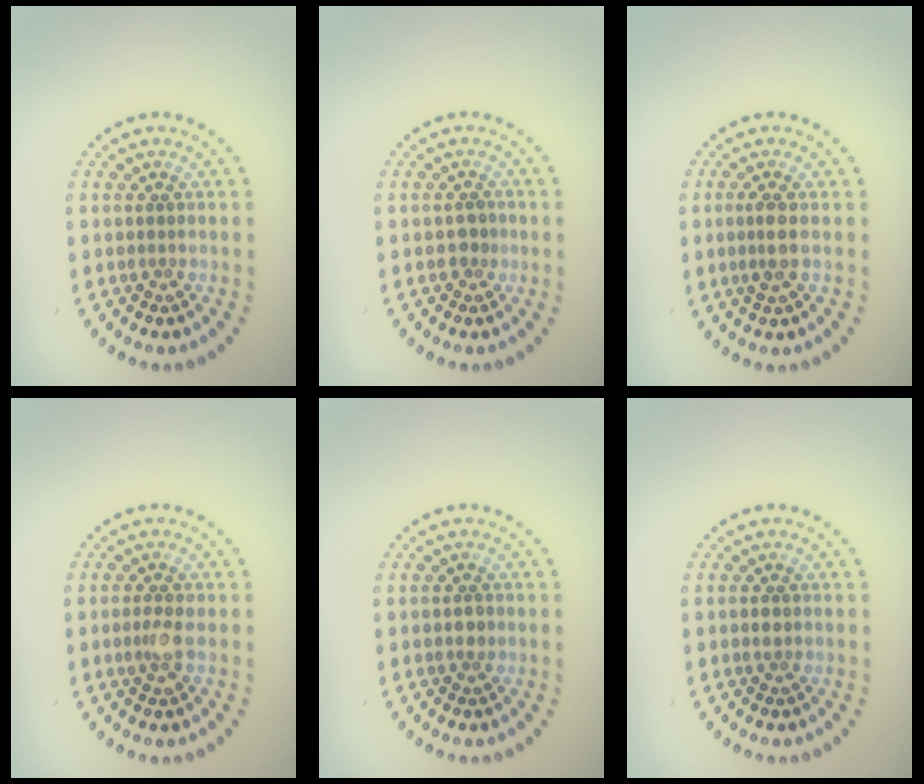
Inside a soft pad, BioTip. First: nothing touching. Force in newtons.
{"total": 1.2, "press": 1.2, "slide": 0.4}
{"total": 1.7, "press": 1.5, "slide": 0.8}
{"total": 1.4, "press": 1.4, "slide": 0.1}
{"total": 0.8, "press": 0.8, "slide": 0.1}
{"total": 0.9, "press": 0.9, "slide": 0.1}